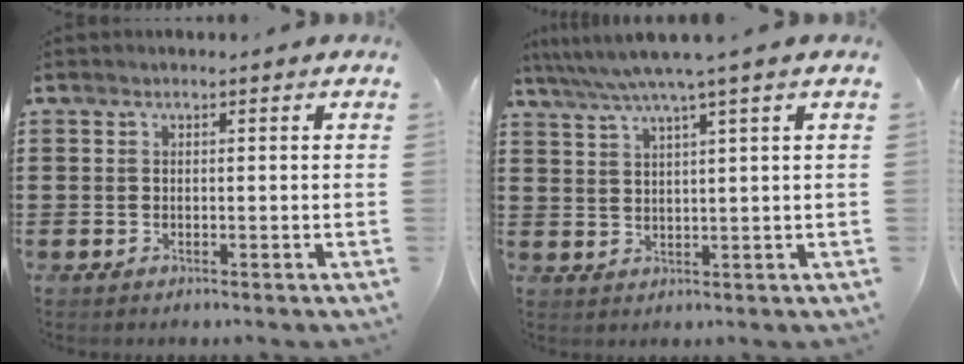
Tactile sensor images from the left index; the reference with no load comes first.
{"total": 4.6, "force": [3.2, -0.6, 3.3], "torque": [-0.074, -0.010, 0.052]}